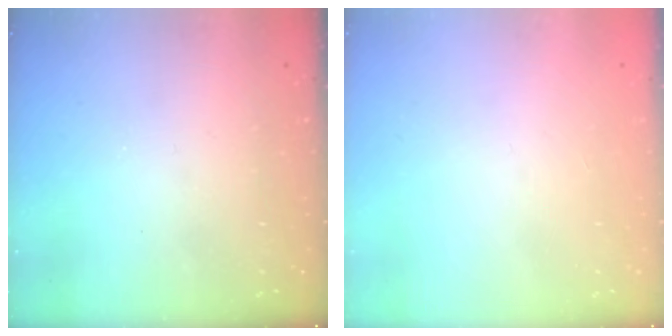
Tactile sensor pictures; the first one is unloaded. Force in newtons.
{"total": 0.0}